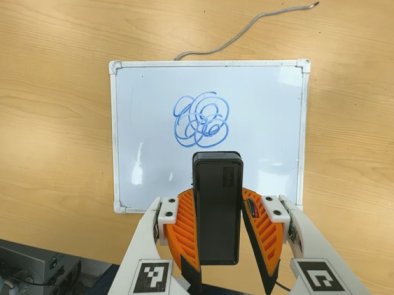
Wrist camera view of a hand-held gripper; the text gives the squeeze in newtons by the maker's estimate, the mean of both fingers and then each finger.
{"total": 4.9, "left": 4.6, "right": 5.2}